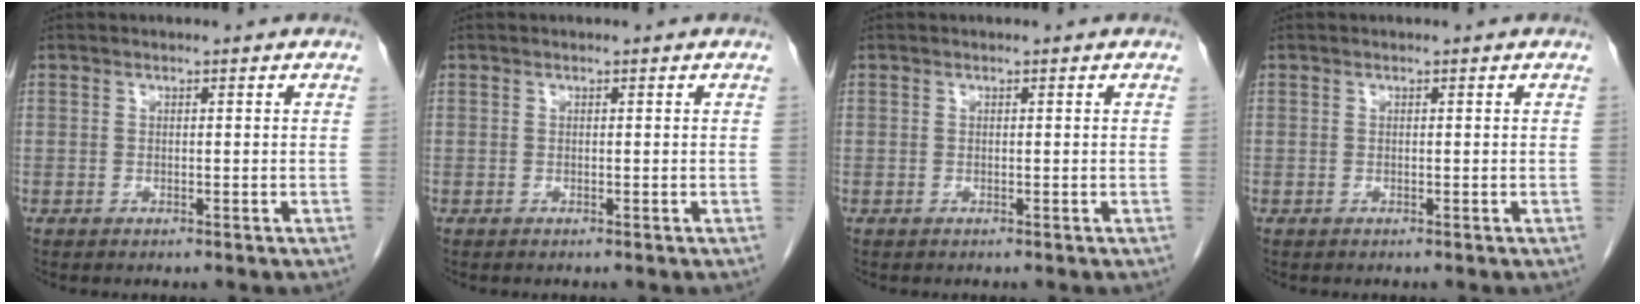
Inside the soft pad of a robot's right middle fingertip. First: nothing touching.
{"total": 0.0}
{"total": 0.0}
{"total": 0.0}